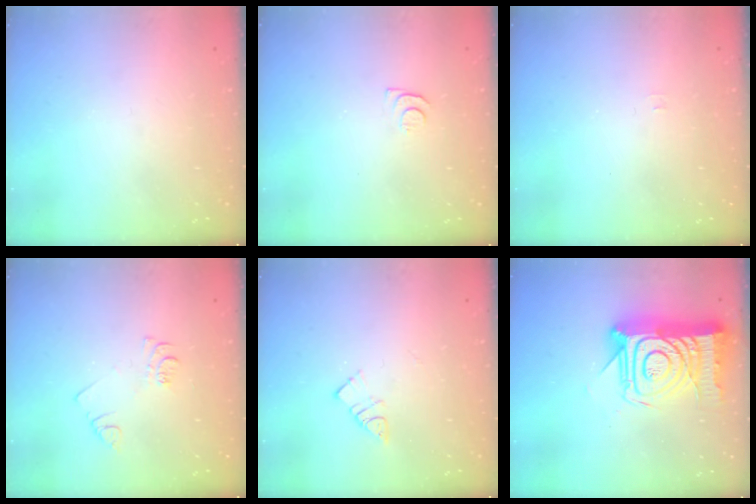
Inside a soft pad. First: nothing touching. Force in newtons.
{"total": 4.4, "press": 4.4, "slide": 0.6}
{"total": 3.3, "press": 3.3, "slide": 0.4}
{"total": 5.5, "press": 5.5, "slide": 0.5}
{"total": 5.6, "press": 5.6, "slide": 0.2}
{"total": 22.4, "press": 22.4, "slide": 1.7}